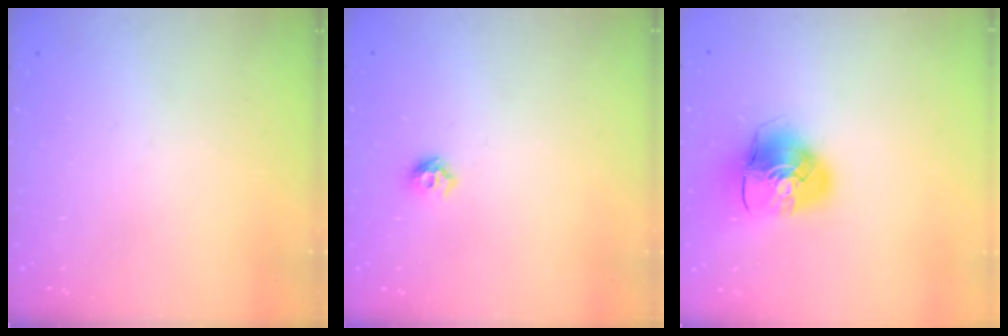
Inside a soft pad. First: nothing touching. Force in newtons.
{"total": 5.9, "press": 5.8, "slide": 1.0}
{"total": 9.1, "press": 9.0, "slide": 1.2}